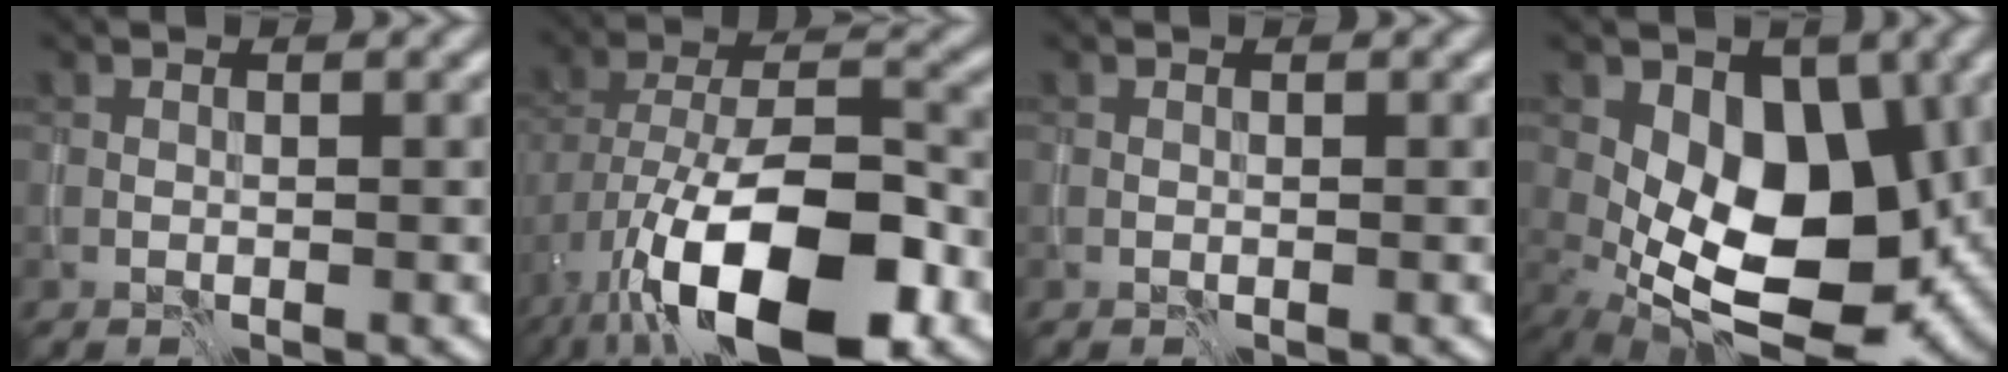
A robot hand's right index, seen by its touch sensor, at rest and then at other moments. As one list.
[{"total": 15.8, "force": [-7.6, 6.7, 12.1], "torque": [-0.203, -0.017, -0.134]}, {"total": 0.0}, {"total": 10.3, "force": [-0.1, 6.4, 8.0], "torque": [-0.124, -0.019, 0.002]}]